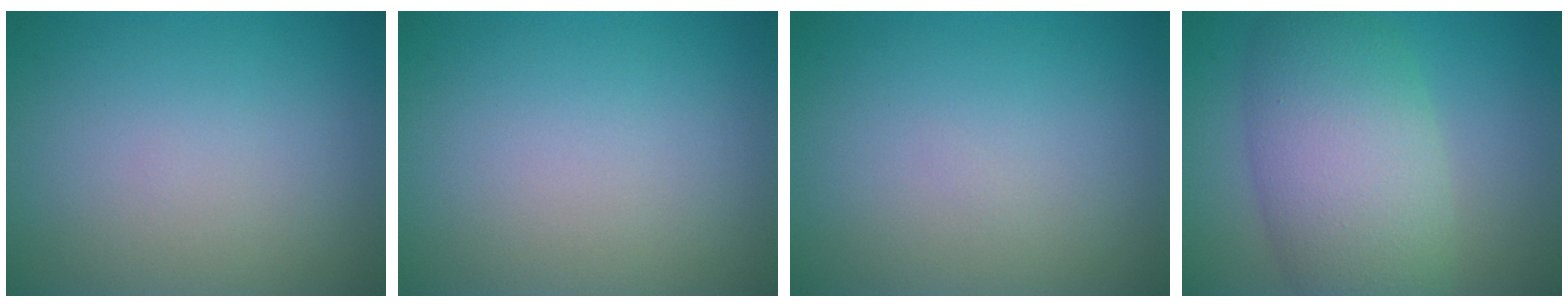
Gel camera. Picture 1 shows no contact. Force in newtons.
{"total": 0.0}
{"total": 0.0}
{"total": 8.6, "press": 8.6, "slide": 0.6}